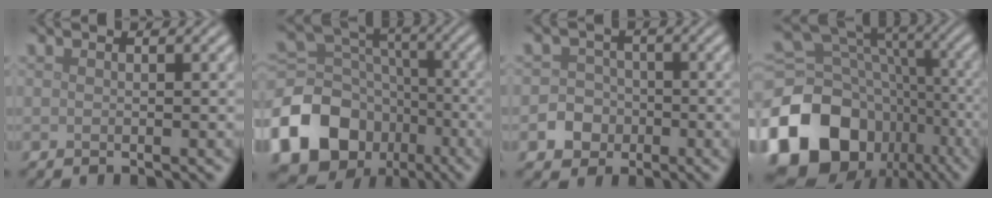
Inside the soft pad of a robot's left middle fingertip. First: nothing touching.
{"total": 17.8, "force": [-8.9, 13.9, 6.7], "torque": [-0.174, -0.040, -0.159]}
{"total": 3.2, "force": [-1.2, 2.9, 0.8], "torque": [0.007, 0.002, -0.031]}
{"total": 18.1, "force": [-8.1, 13.7, 8.6], "torque": [-0.199, -0.014, -0.125]}